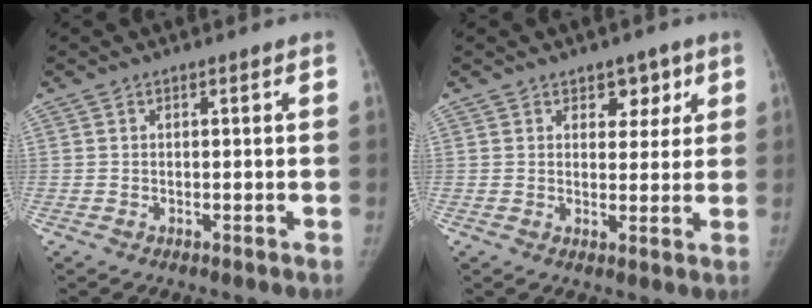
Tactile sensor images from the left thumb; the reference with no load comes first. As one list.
[{"total": 4.5, "force": [2.5, 3.1, 2.1], "torque": [0.006, -0.013, 0.036]}]